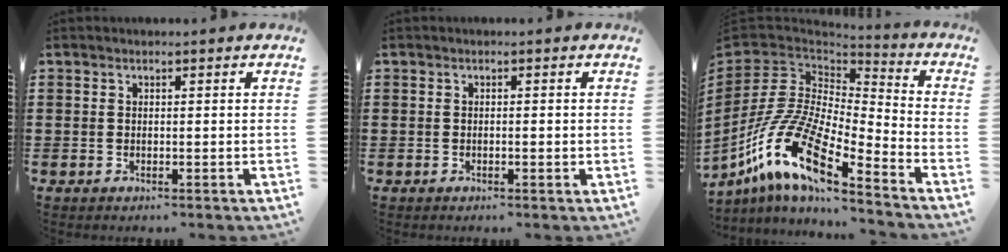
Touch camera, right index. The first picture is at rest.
{"total": 0.7, "force": [-0.2, 0.1, 0.6], "torque": [-0.011, -0.004, -0.003]}
{"total": 15.6, "force": [-9.7, 5.3, 11.0], "torque": [-0.259, -0.003, -0.196]}